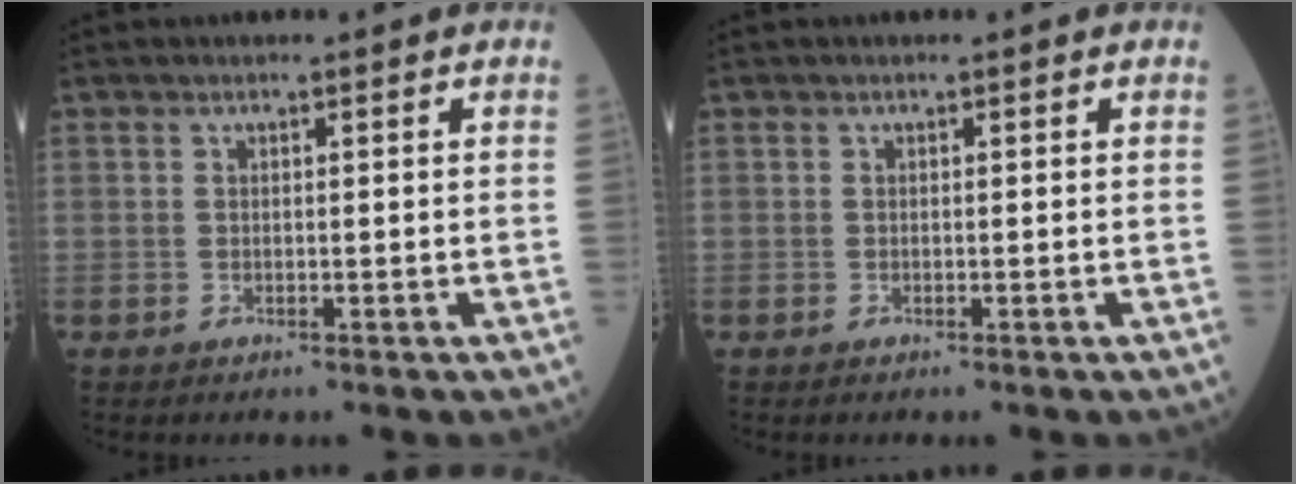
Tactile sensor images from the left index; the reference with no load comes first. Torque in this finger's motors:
{"motor_torque": [0.00, 0.00, 0.00, 0.00]}